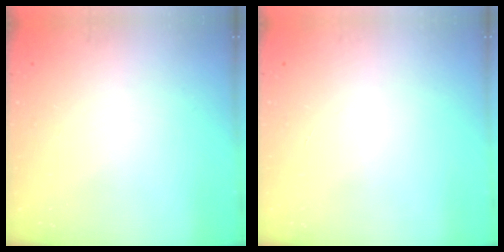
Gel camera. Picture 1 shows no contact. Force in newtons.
{"total": 0.0}